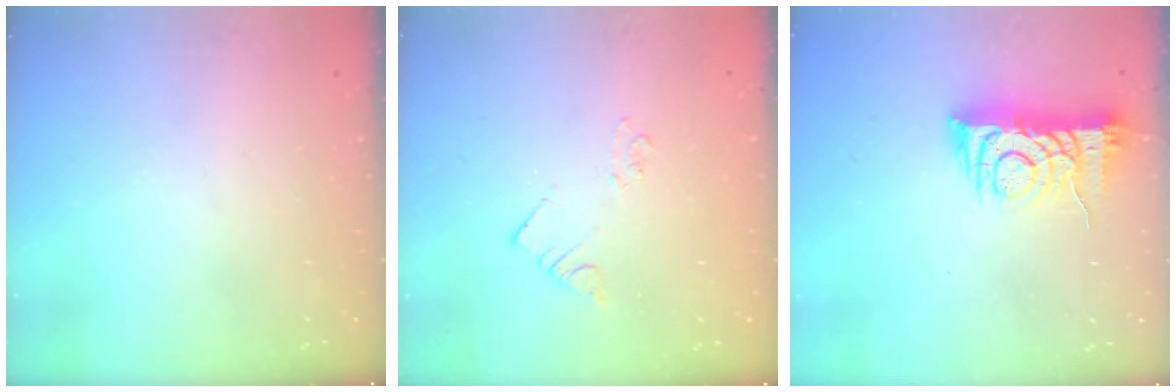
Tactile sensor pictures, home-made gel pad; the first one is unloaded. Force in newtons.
{"total": 2.0, "press": 2.0, "slide": 0.3}
{"total": 8.6, "press": 8.5, "slide": 1.2}